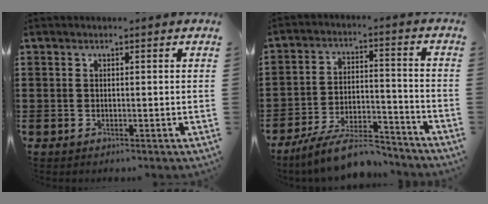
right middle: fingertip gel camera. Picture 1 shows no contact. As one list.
[{"total": 10.2, "force": [-8.7, 2.0, 5.0], "torque": [-0.089, 0.022, -0.165]}]